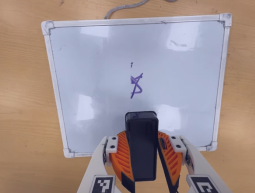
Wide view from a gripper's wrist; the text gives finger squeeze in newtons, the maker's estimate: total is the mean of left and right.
{"total": 11.3, "left": 11.1, "right": 11.5}